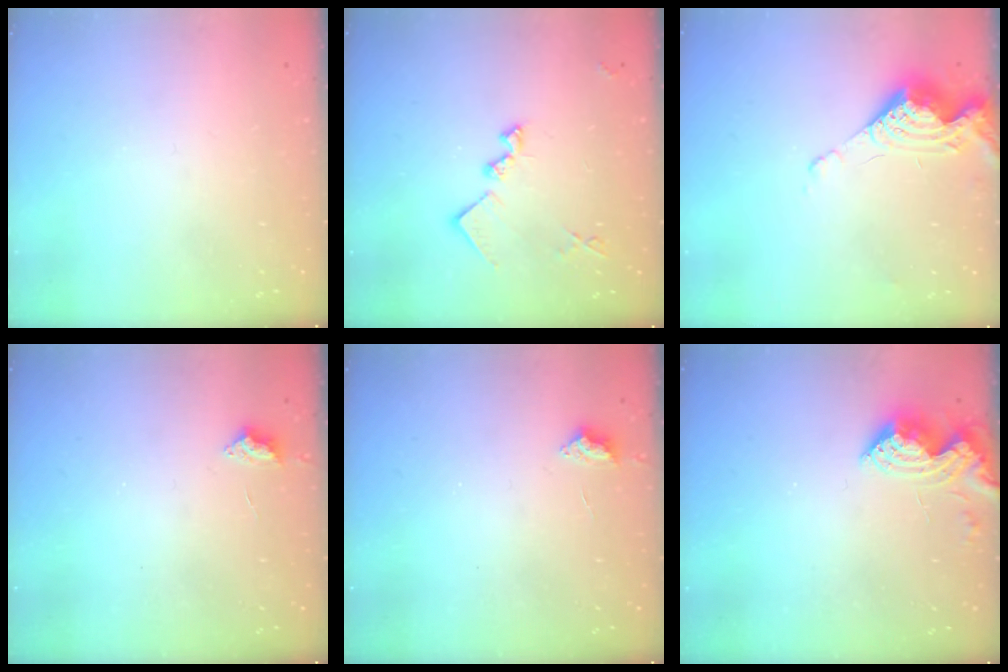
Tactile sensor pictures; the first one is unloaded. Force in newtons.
{"total": 11.0, "press": 11.0, "slide": 0.3}
{"total": 9.5, "press": 9.5, "slide": 0.3}
{"total": 2.7, "press": 2.6, "slide": 0.5}
{"total": 2.7, "press": 2.6, "slide": 0.5}
{"total": 11.6, "press": 11.6, "slide": 1.0}